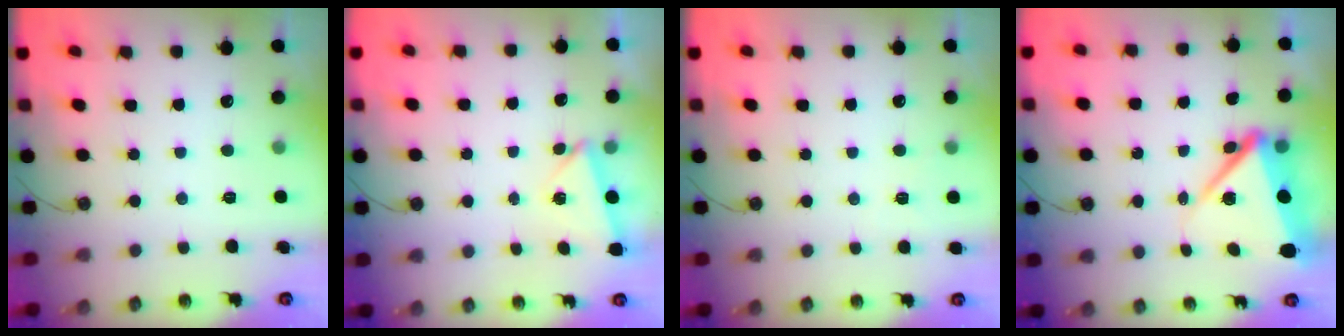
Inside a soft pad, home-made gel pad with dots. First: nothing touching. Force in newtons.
{"total": 2.6, "press": 1.9, "slide": 1.8}
{"total": 3.5, "press": 2.4, "slide": 2.5}
{"total": 10.0, "press": 9.9, "slide": 1.7}